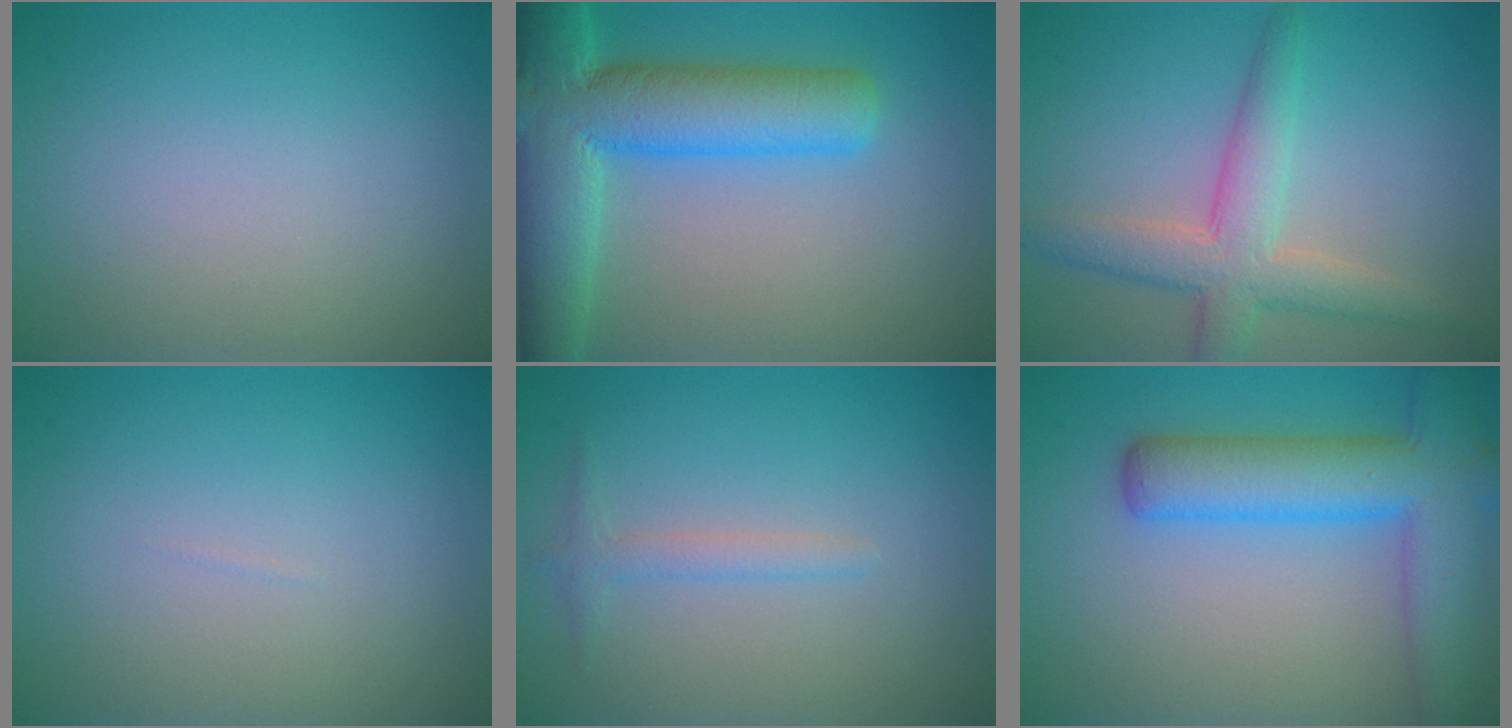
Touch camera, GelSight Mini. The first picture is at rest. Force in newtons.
{"total": 10.3, "press": 10.3, "slide": 0.5}
{"total": 4.8, "press": 4.8, "slide": 0.4}
{"total": 0.0}
{"total": 1.4, "press": 1.4, "slide": 0.0}
{"total": 7.9, "press": 7.9, "slide": 0.4}